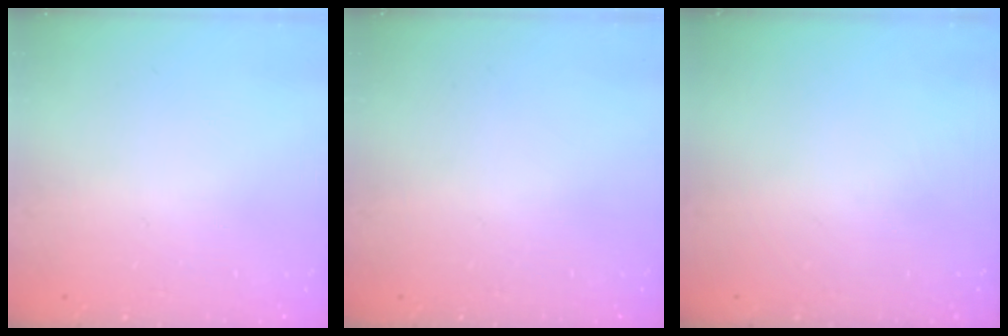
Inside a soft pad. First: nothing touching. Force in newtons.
{"total": 0.0}
{"total": 0.0}